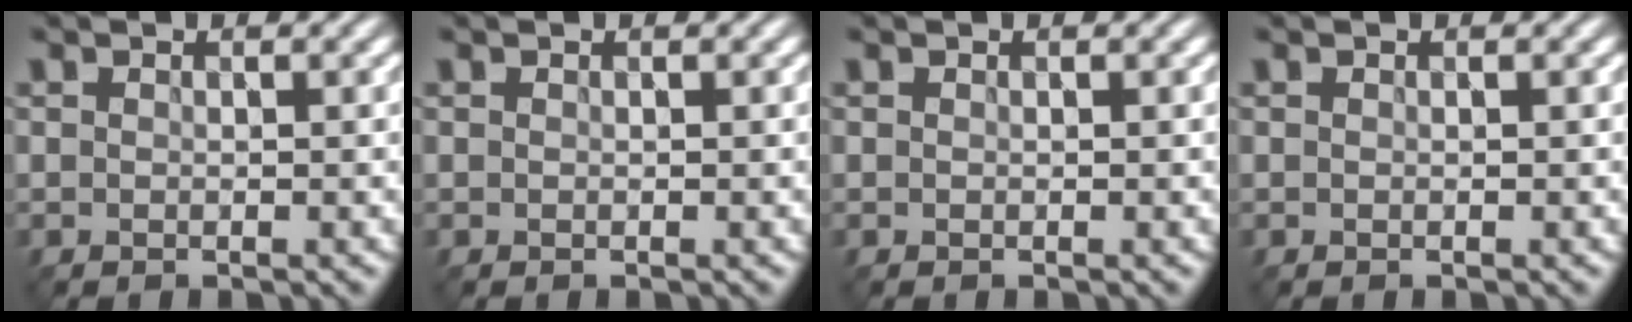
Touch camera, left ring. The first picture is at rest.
{"total": 0.0}
{"total": 0.0}
{"total": 0.0}